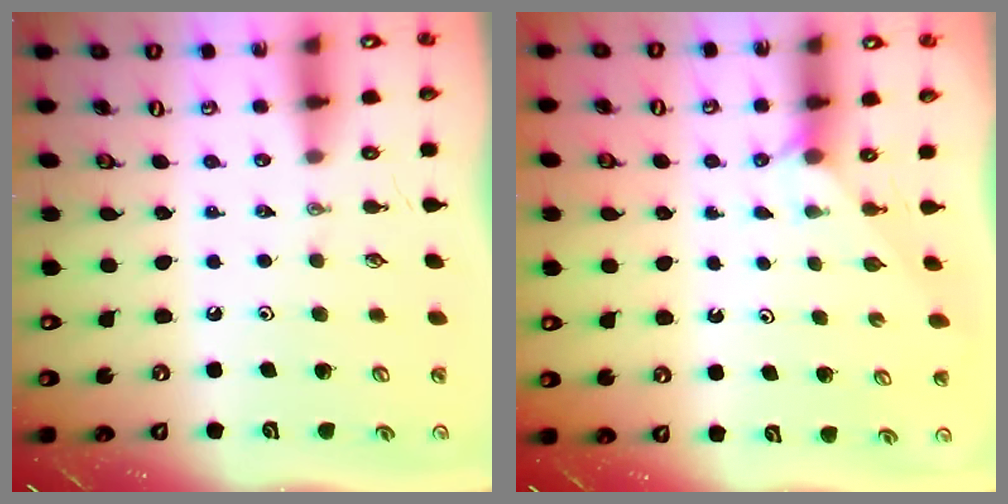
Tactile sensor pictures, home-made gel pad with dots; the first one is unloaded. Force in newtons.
{"total": 2.5, "press": 2.5, "slide": 0.2}